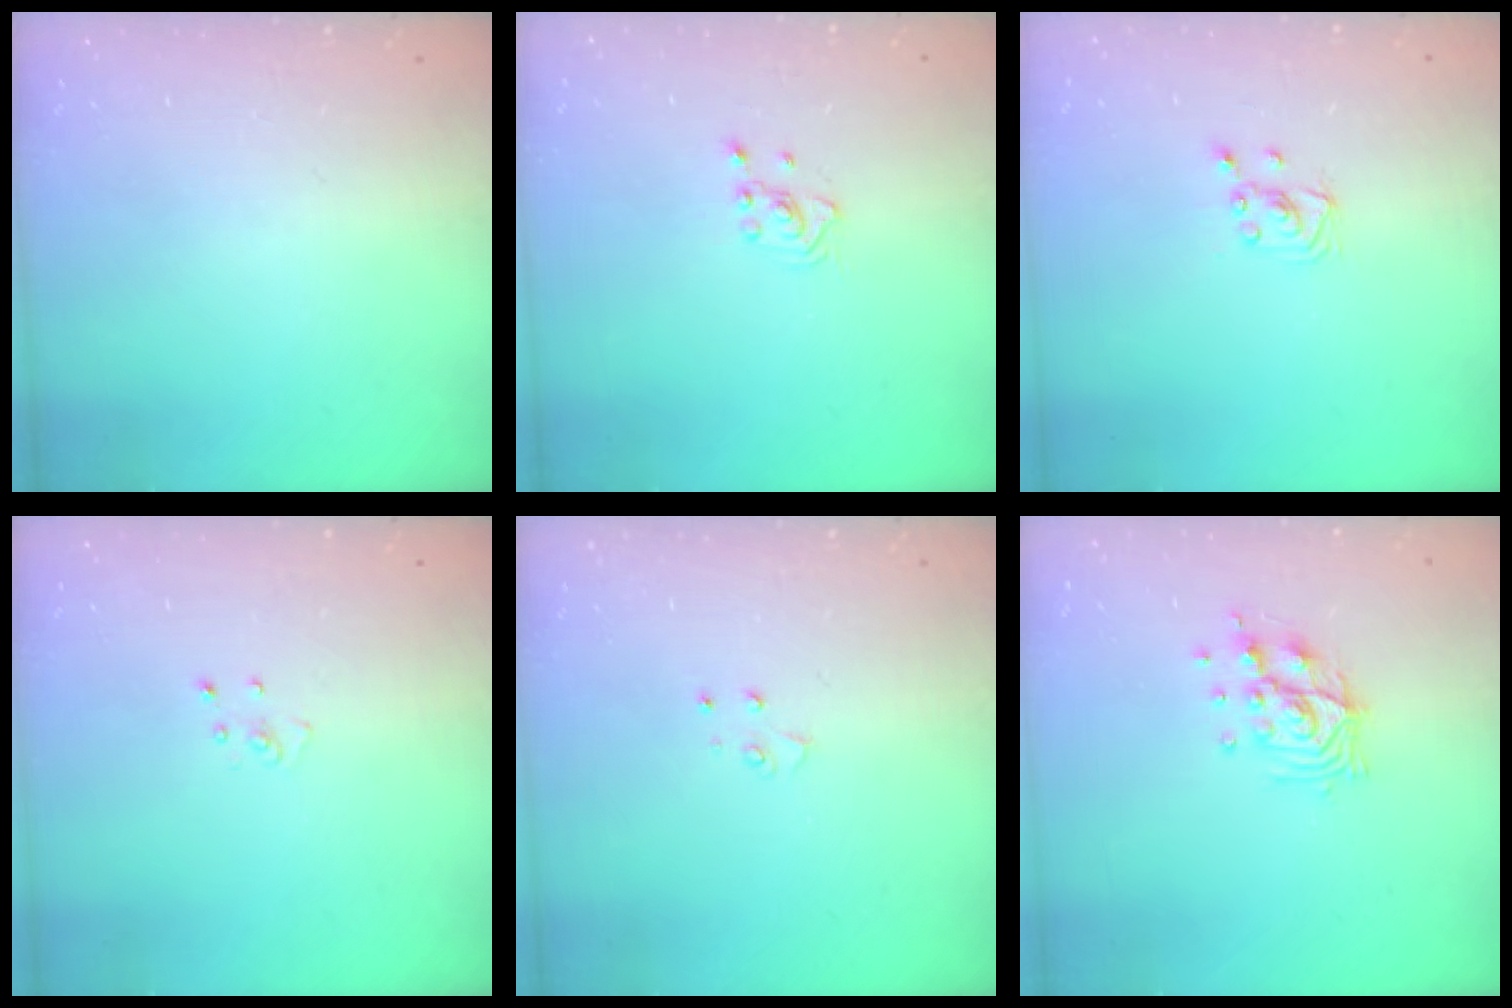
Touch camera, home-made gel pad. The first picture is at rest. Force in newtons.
{"total": 1.6, "press": 1.5, "slide": 0.2}
{"total": 2.0, "press": 2.0, "slide": 0.2}
{"total": 2.5, "press": 2.5, "slide": 0.3}
{"total": 4.1, "press": 4.1, "slide": 0.5}
{"total": 10.3, "press": 10.3, "slide": 0.9}